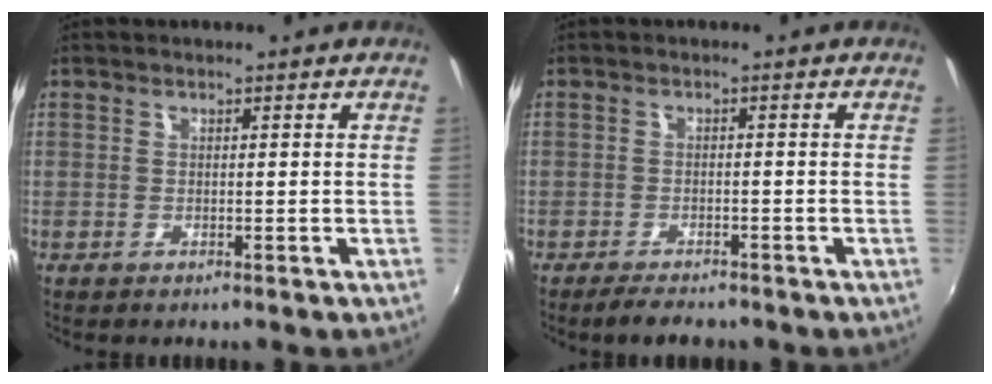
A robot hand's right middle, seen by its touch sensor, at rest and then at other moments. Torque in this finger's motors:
{"motor_torque": [0.90, -0.84, 0.14, 0.06]}